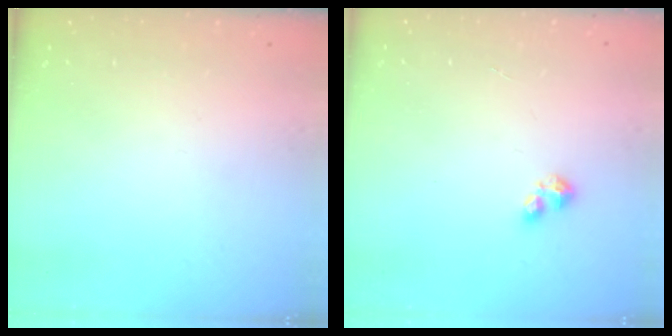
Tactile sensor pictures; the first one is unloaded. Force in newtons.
{"total": 1.9, "press": 1.9, "slide": 0.4}